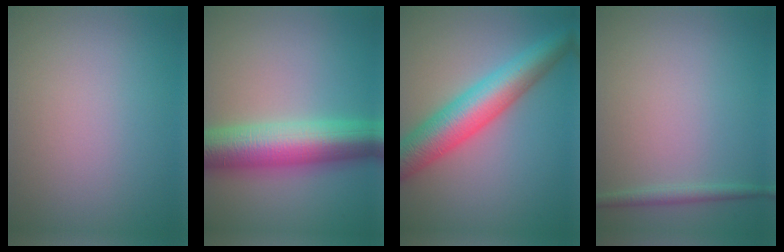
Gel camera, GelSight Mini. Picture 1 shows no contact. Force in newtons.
{"total": 9.4, "press": 9.4, "slide": 0.0}
{"total": 7.6, "press": 7.6, "slide": 0.1}
{"total": 1.3, "press": 1.3, "slide": 0.1}